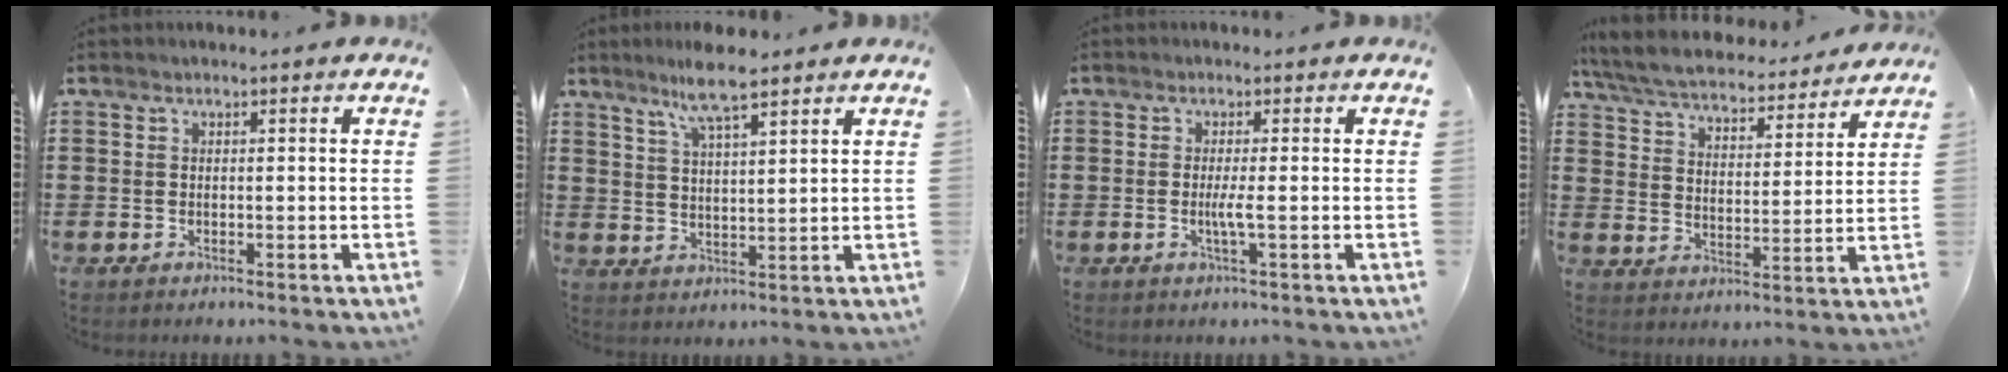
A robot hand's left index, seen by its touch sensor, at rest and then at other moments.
{"total": 6.3, "force": [4.9, 0.6, 3.9], "torque": [-0.089, -0.003, 0.088]}
{"total": 2.5, "force": [-0.3, -0.2, 2.5], "torque": [-0.044, -0.006, -0.007]}
{"total": 5.8, "force": [5.5, 0.4, 1.6], "torque": [-0.057, -0.035, 0.091]}